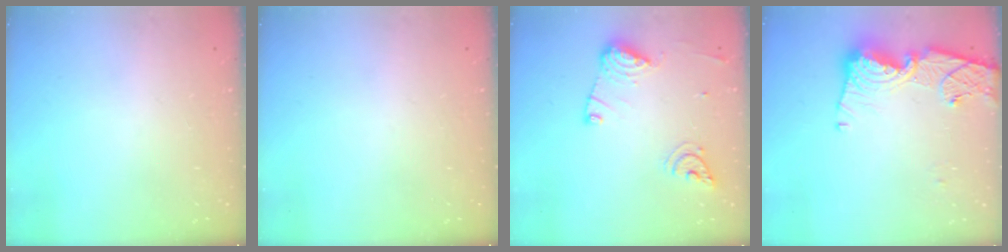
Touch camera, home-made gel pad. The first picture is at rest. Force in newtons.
{"total": 0.0}
{"total": 12.6, "press": 12.5, "slide": 1.2}
{"total": 14.7, "press": 14.7, "slide": 1.3}